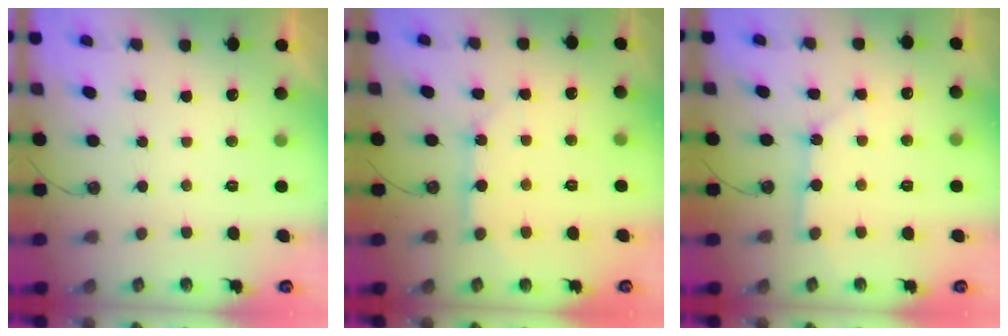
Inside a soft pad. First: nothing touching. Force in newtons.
{"total": 8.0, "press": 7.9, "slide": 0.8}
{"total": 2.3, "press": 2.3, "slide": 0.2}